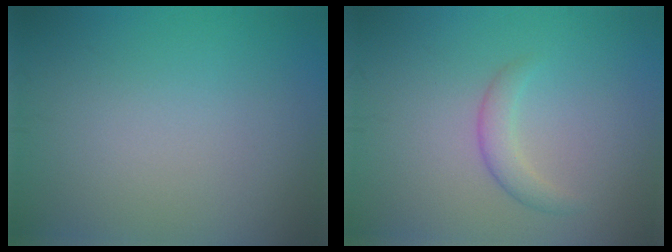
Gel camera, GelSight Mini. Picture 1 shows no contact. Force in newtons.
{"total": 1.9, "press": 1.9, "slide": 0.1}